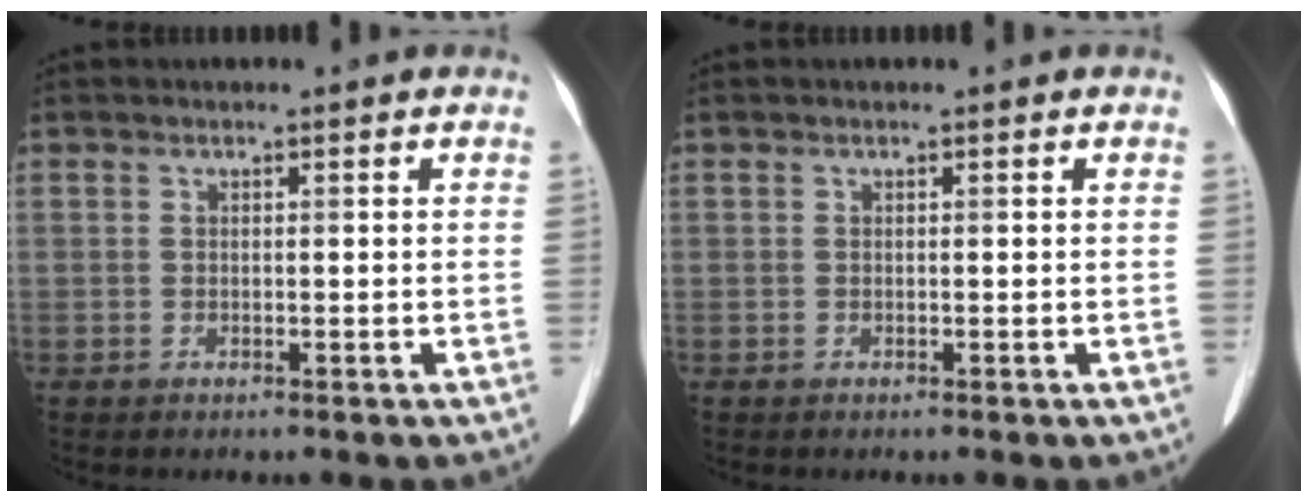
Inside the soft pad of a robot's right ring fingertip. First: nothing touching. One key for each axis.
{"total": 0.0}